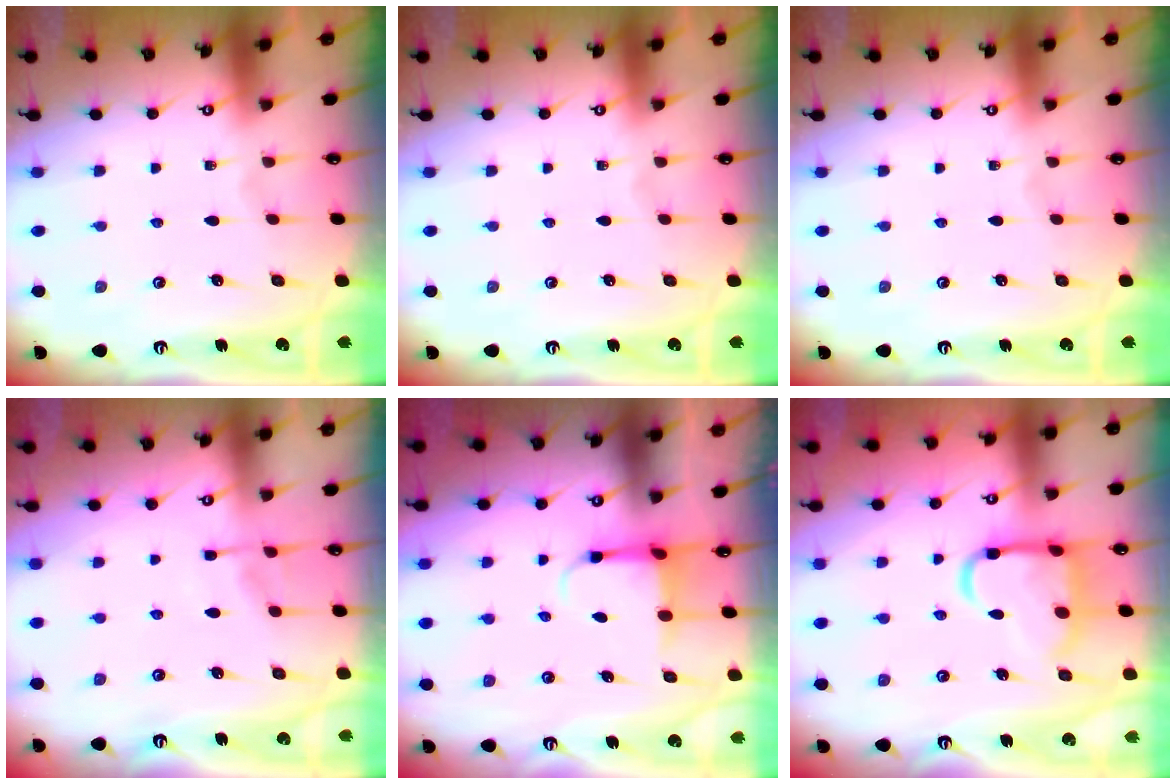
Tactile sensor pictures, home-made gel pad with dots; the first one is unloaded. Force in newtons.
{"total": 0.0}
{"total": 0.0}
{"total": 4.0, "press": 3.9, "slide": 0.5}
{"total": 3.9, "press": 3.7, "slide": 1.3}
{"total": 14.1, "press": 14.1, "slide": 1.6}